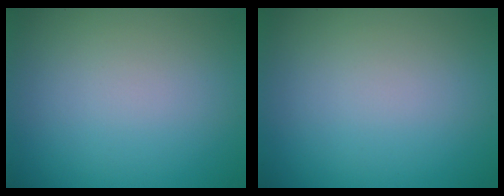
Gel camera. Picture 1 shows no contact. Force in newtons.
{"total": 0.0}